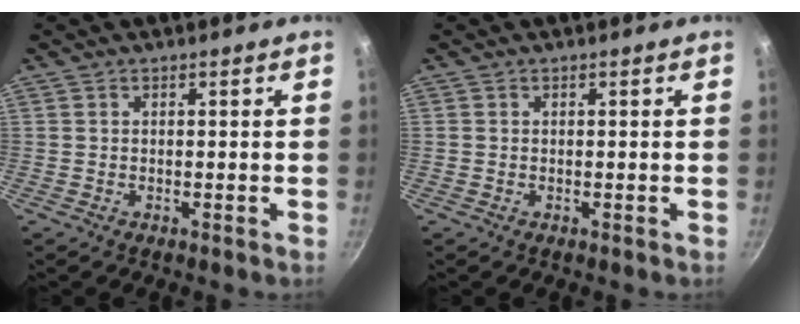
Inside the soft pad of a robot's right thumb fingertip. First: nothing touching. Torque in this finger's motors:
{"motor_torque": [0.24, 0.01, -0.05, 0.51, 0.03]}